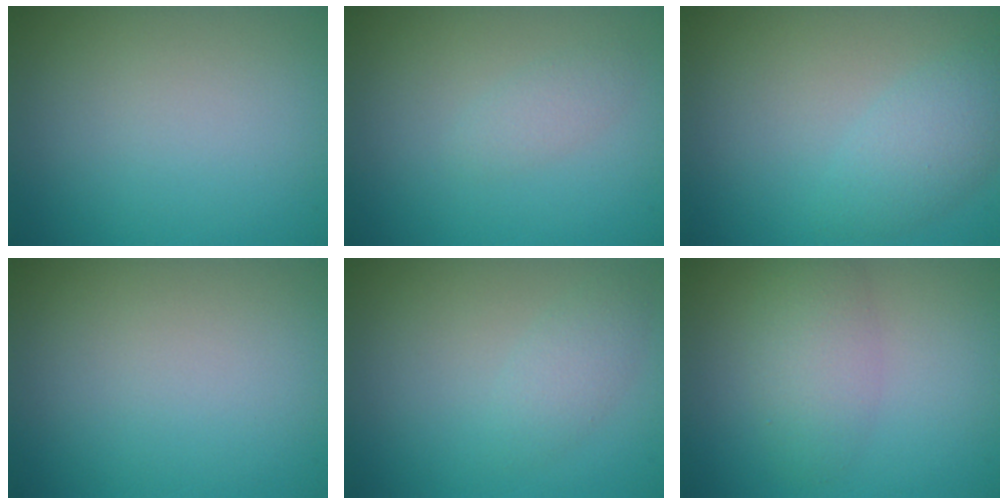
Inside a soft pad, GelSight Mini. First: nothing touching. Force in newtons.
{"total": 1.2, "press": 1.1, "slide": 0.1}
{"total": 2.8, "press": 2.8, "slide": 0.1}
{"total": 0.0}
{"total": 1.7, "press": 1.7, "slide": 0.0}
{"total": 3.3, "press": 3.3, "slide": 0.2}